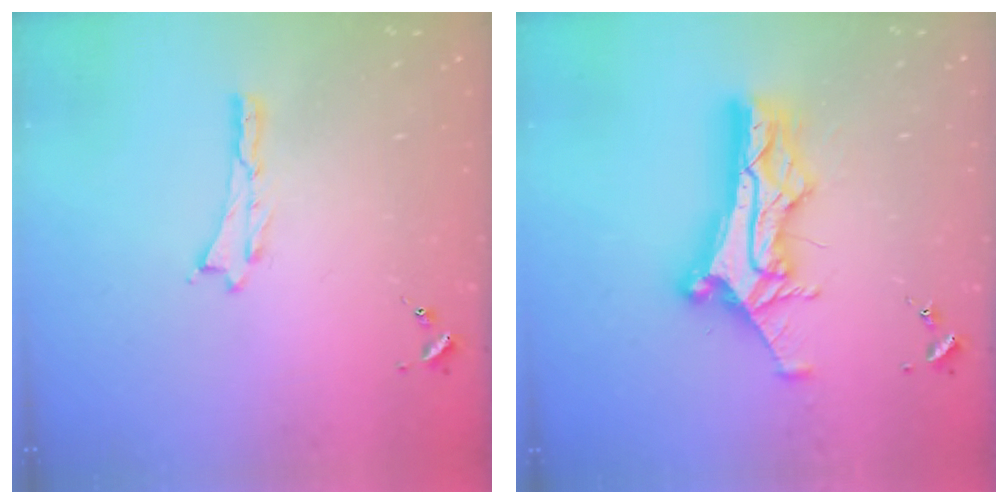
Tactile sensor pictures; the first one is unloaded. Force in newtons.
{"total": 11.5, "press": 11.5, "slide": 0.8}